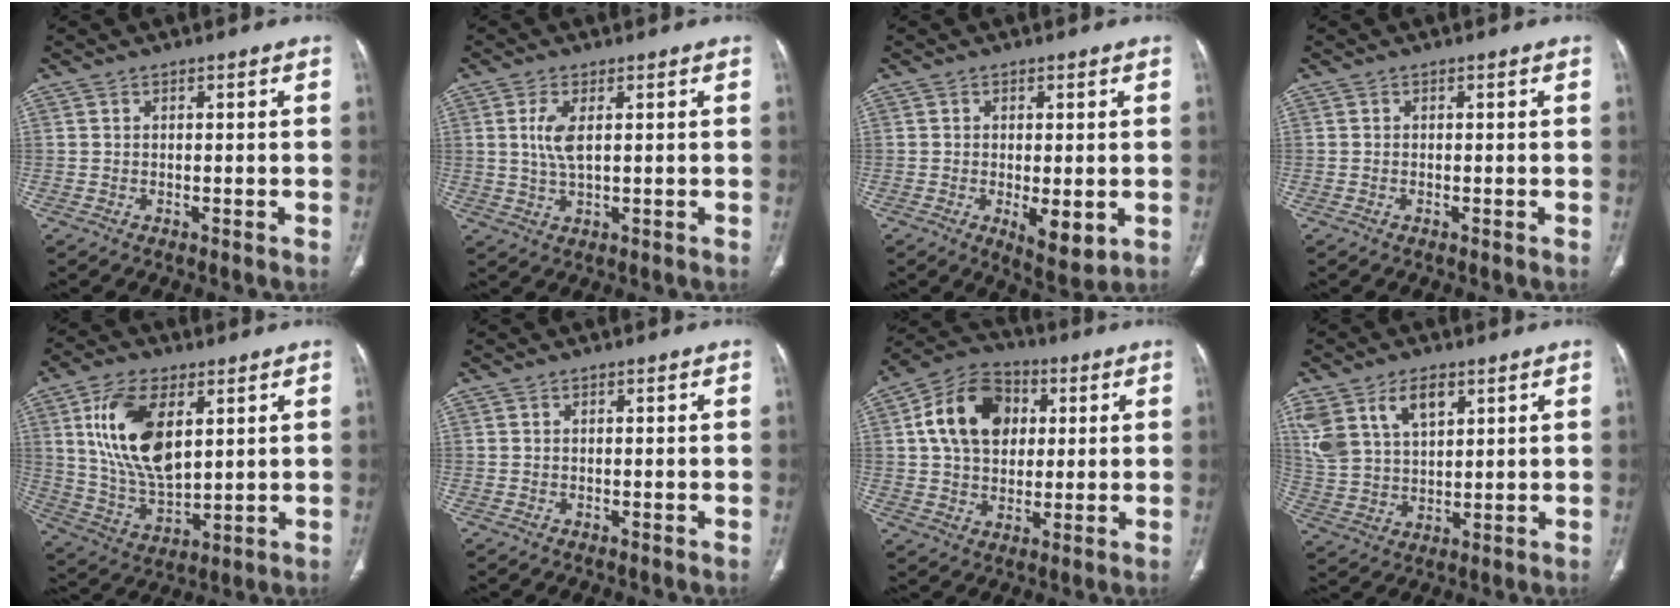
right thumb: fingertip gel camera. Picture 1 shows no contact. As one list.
[{"total": 4.9, "force": [1.1, 1.9, 4.3], "torque": [-0.100, -0.006, 0.027]}, {"total": 6.4, "force": [-1.4, 2.4, 5.7], "torque": [-0.083, -0.018, -0.013]}, {"total": 0.0}, {"total": 16.7, "force": [5.2, 8.7, 13.3], "torque": [-0.242, -0.019, 0.108]}, {"total": 0.0}, {"total": 15.2, "force": [3.4, 11.1, 9.7], "torque": [-0.142, 0.009, 0.051]}, {"total": 12.6, "force": [6.2, 7.4, 8.0], "torque": [-0.157, -0.013, 0.134]}]